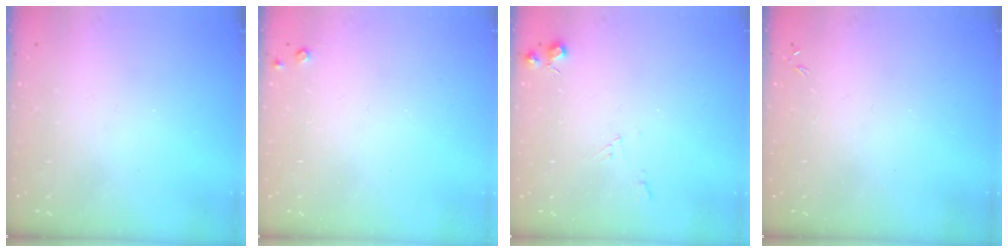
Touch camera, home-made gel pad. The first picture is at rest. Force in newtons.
{"total": 3.2, "press": 3.2, "slide": 0.5}
{"total": 5.0, "press": 4.9, "slide": 0.8}
{"total": 0.0}